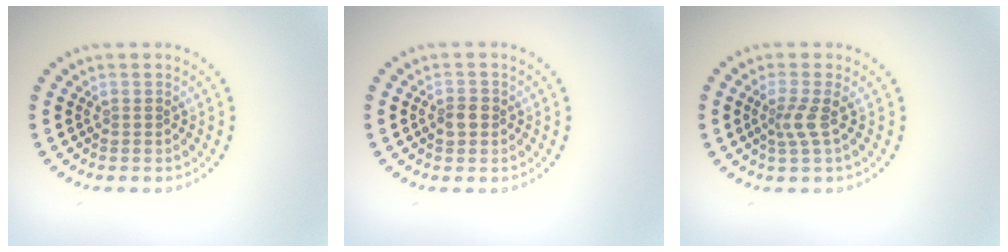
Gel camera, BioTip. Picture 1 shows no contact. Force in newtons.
{"total": 1.5, "press": 1.5, "slide": 0.3}
{"total": 2.0, "press": 1.3, "slide": 1.5}